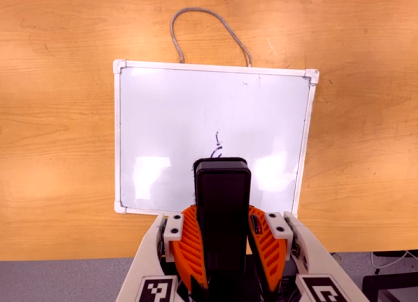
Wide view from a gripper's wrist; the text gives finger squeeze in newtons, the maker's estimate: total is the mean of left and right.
{"total": 9.5, "left": 7.9, "right": 11.1}